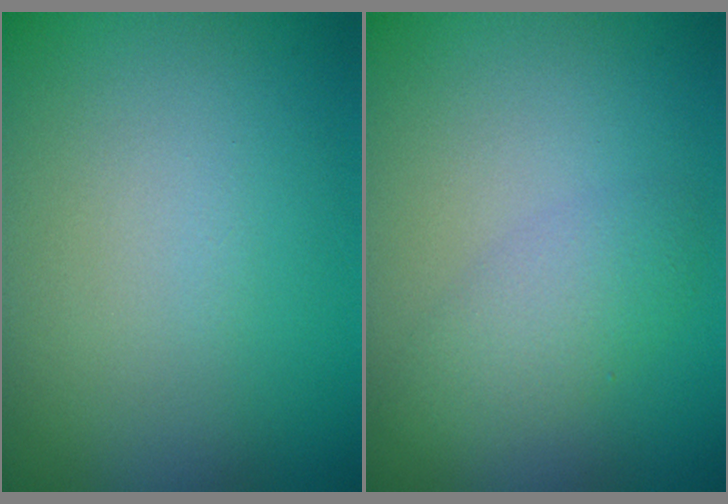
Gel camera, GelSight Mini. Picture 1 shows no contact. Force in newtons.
{"total": 2.5, "press": 2.5, "slide": 0.1}